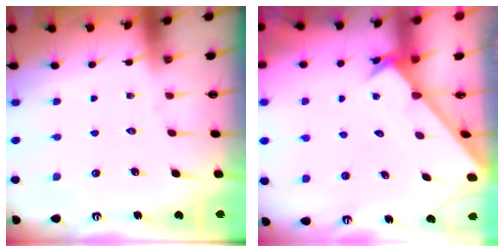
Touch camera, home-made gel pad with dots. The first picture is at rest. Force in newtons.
{"total": 2.5, "press": 2.5, "slide": 0.2}